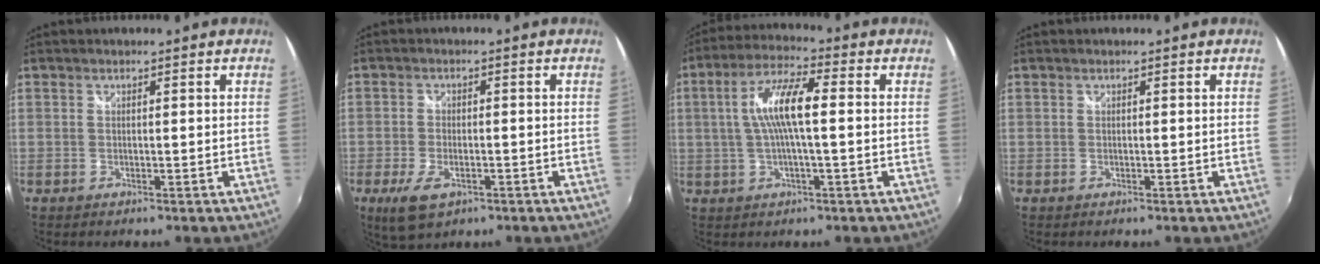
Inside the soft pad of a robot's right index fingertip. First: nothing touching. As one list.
[{"total": 6.8, "force": [-3.5, 3.3, 4.8], "torque": [-0.114, -0.016, -0.061]}, {"total": 9.7, "force": [0.5, 1.9, 9.5], "torque": [-0.183, 0.013, 0.008]}, {"total": 0.0}]